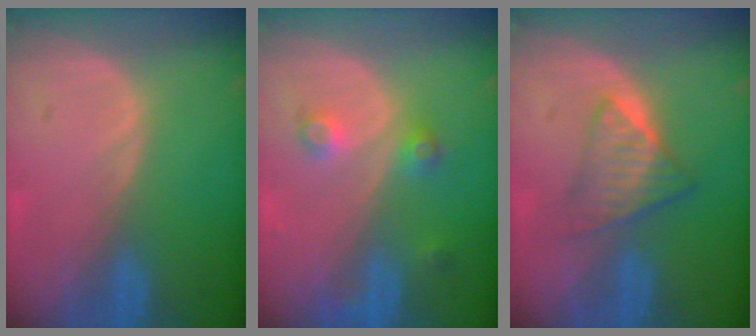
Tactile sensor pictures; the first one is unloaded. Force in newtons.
{"total": 3.8, "press": 3.5, "slide": 1.4}
{"total": 5.9, "press": 5.1, "slide": 3.0}